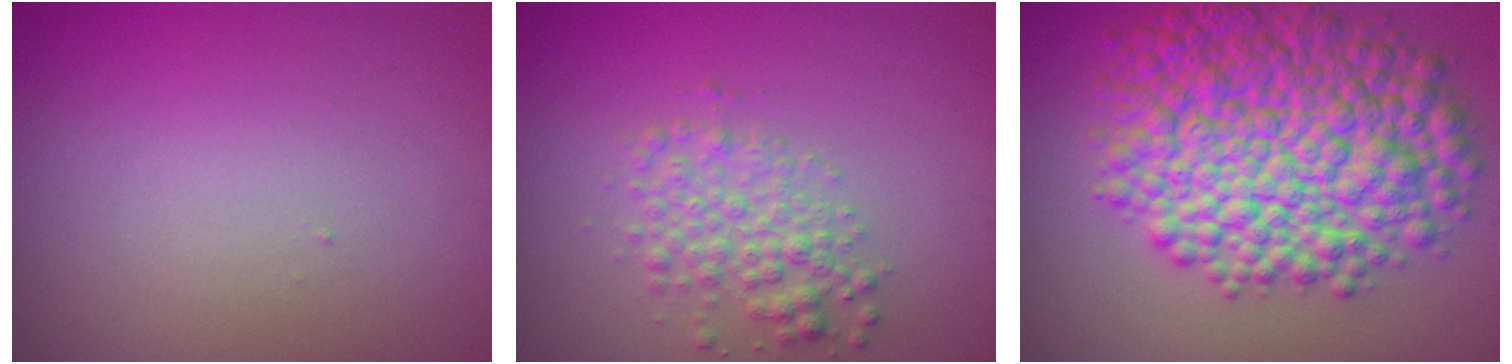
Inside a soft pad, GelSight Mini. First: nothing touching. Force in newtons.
{"total": 3.1, "press": 3.1, "slide": 0.1}
{"total": 11.6, "press": 11.6, "slide": 0.1}